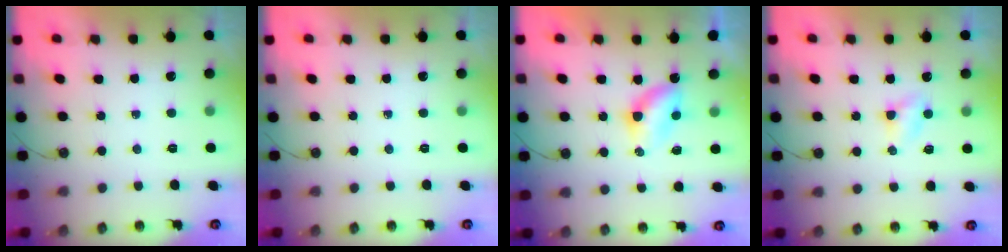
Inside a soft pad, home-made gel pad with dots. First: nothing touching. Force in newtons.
{"total": 0.0}
{"total": 4.6, "press": 4.6, "slide": 0.5}
{"total": 2.7, "press": 2.7, "slide": 0.3}